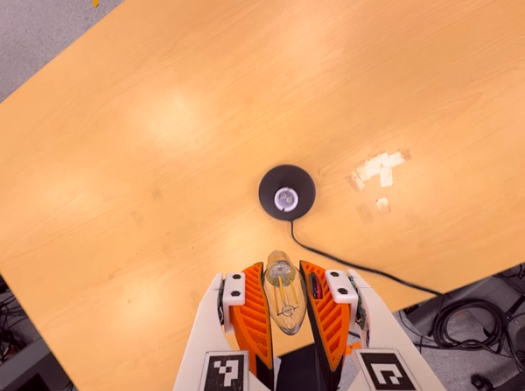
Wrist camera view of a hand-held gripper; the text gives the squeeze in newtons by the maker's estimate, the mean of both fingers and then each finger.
{"total": 21.3, "left": 23.2, "right": 19.4}